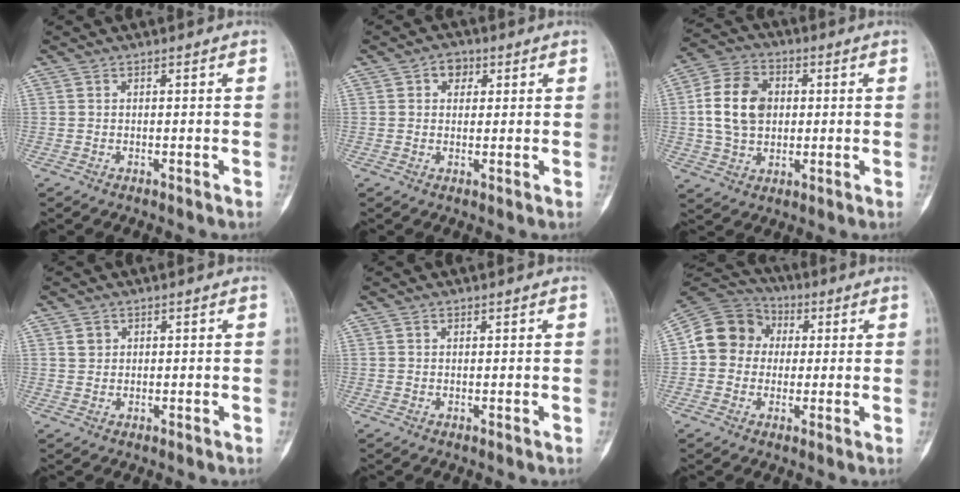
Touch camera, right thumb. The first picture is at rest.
{"total": 3.4, "force": [1.3, 2.7, 1.6], "torque": [-0.002, 0.000, 0.016]}
{"total": 12.5, "force": [1.2, 9.3, 8.2], "torque": [-0.135, 0.012, 0.018]}
{"total": 1.7, "force": [0.7, 1.5, 0.5], "torque": [0.003, -0.002, 0.011]}
{"total": 0.5, "force": [0.4, 0.3, 0.2], "torque": [-0.002, -0.001, 0.005]}
{"total": 11.5, "force": [1.0, 10.3, 4.8], "torque": [-0.065, 0.024, 0.005]}